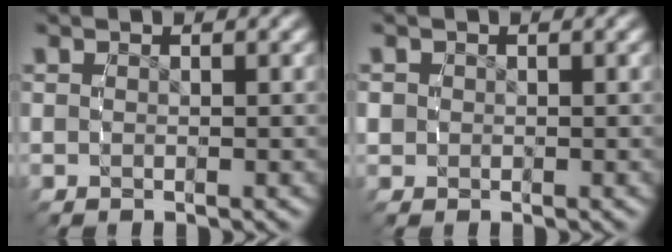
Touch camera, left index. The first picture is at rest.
{"total": 1.8, "force": [0.0, 1.8, 0.3], "torque": [-0.010, -0.001, 0.000]}